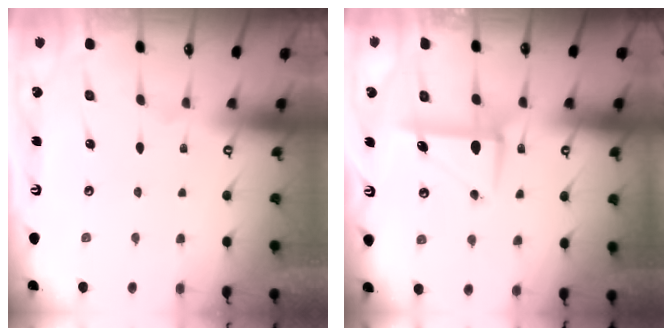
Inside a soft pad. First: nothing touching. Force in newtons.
{"total": 8.4, "press": 8.4, "slide": 0.6}